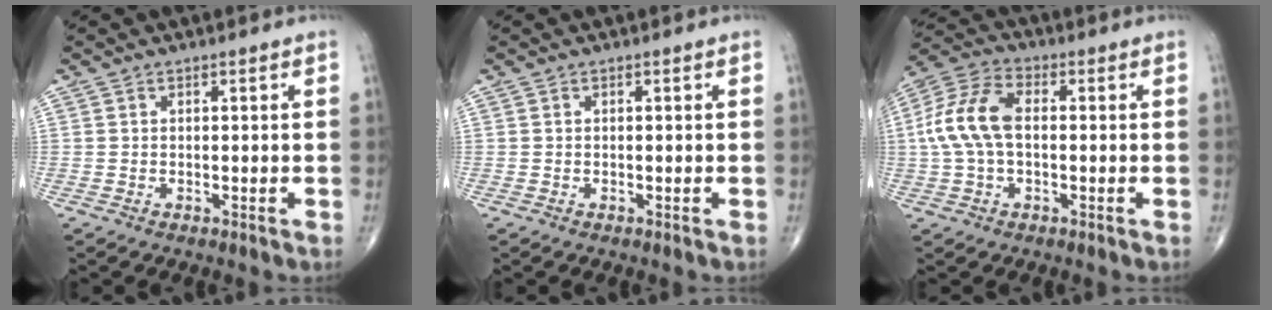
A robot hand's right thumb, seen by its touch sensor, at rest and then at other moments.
{"total": 0.0}
{"total": 11.4, "force": [0.2, 6.7, 9.2], "torque": [-0.197, 0.030, -0.002]}